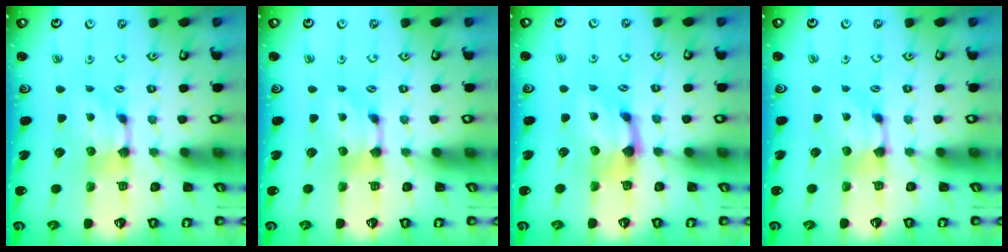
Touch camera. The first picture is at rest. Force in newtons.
{"total": 0.0}
{"total": 1.7, "press": 1.1, "slide": 1.3}
{"total": 0.0}